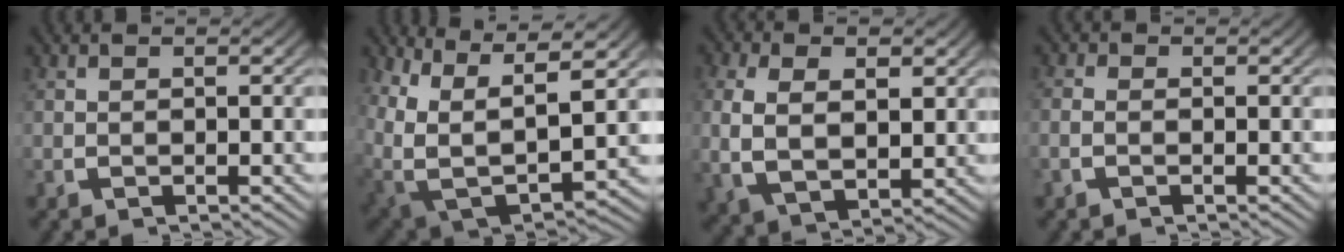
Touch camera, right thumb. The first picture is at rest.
{"total": 14.1, "force": [-1.4, 10.9, 8.7], "torque": [-0.224, -0.082, -0.002]}
{"total": 6.1, "force": [-0.6, 4.7, 3.8], "torque": [-0.120, -0.038, 0.009]}
{"total": 1.2, "force": [-1.1, -0.3, -0.5], "torque": [-0.004, -0.007, -0.016]}